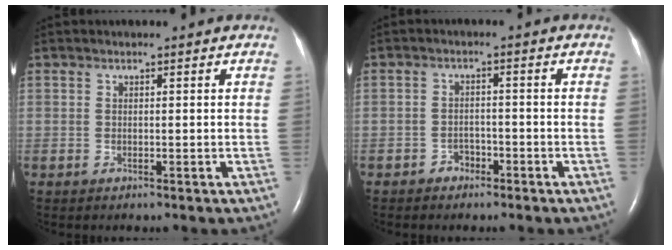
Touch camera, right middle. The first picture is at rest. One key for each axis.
{"total": 2.0, "fx": -1.4, "fy": 1.3, "fz": 0.5, "tx": -0.004, "ty": 0.007, "tz": -0.024}